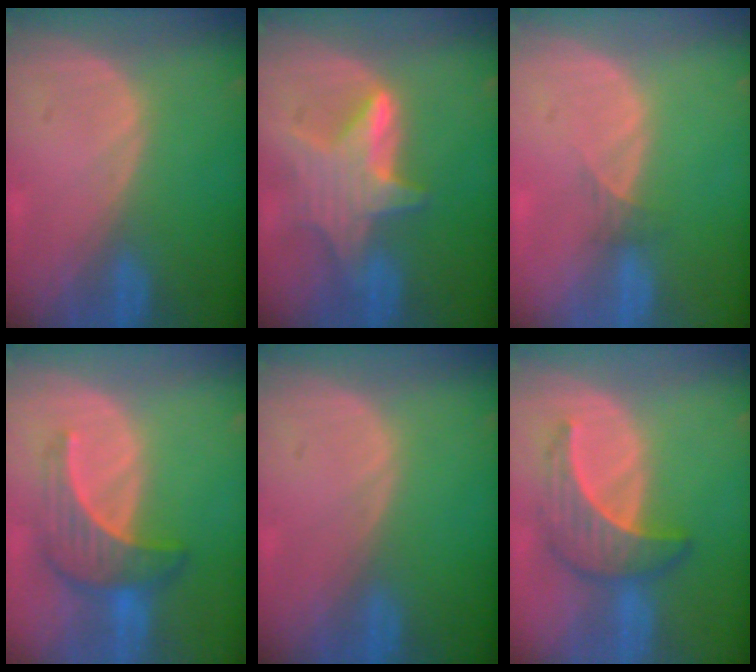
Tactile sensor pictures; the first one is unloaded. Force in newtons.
{"total": 7.2, "press": 7.2, "slide": 0.4}
{"total": 1.3, "press": 1.0, "slide": 0.8}
{"total": 7.1, "press": 6.6, "slide": 2.6}
{"total": 0.0}
{"total": 6.4, "press": 6.3, "slide": 1.0}